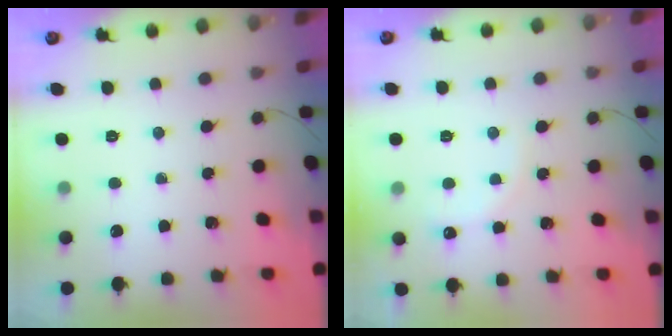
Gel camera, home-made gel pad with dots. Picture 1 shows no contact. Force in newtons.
{"total": 6.7, "press": 6.5, "slide": 1.8}